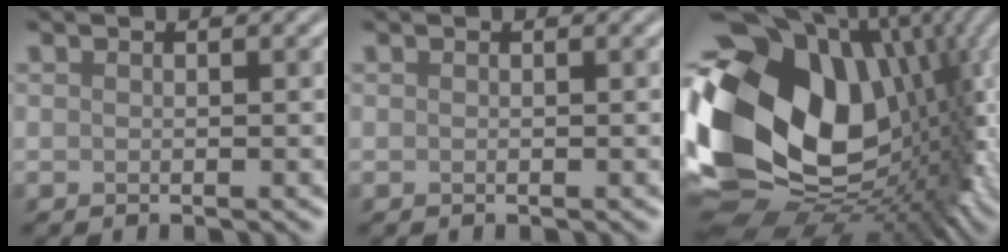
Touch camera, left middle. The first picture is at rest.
{"total": 0.0}
{"total": 20.1, "force": [1.7, 14.6, 13.7], "torque": [-0.279, -0.022, 0.058]}